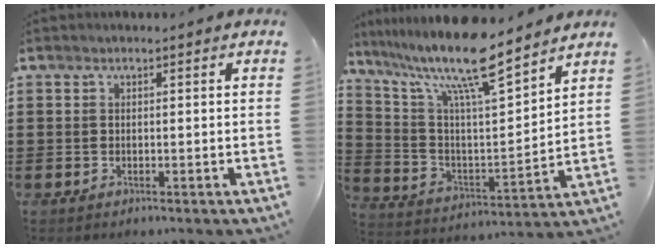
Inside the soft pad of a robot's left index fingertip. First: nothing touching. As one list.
[{"total": 13.4, "force": [10.6, 1.6, 8.0], "torque": [-0.181, -0.058, 0.178]}]